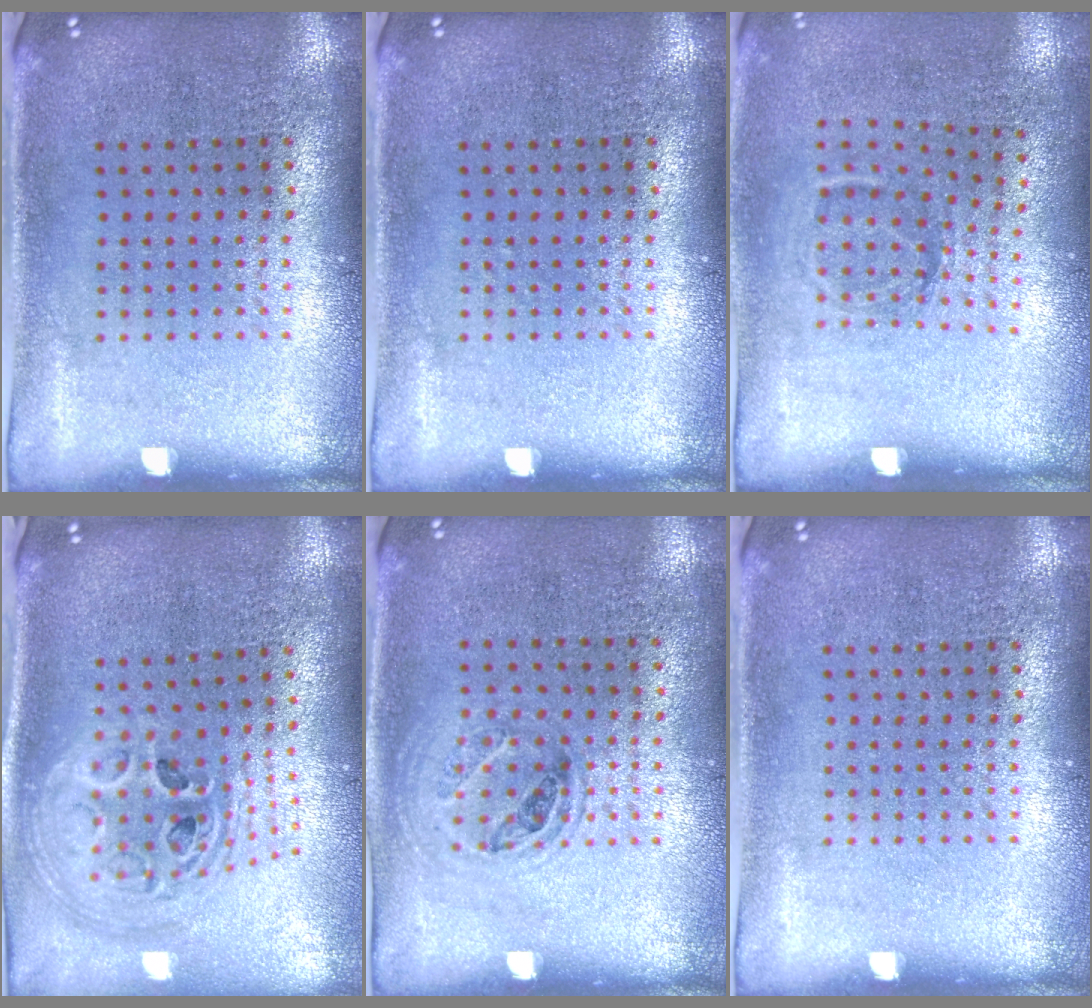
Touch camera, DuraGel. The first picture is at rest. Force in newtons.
{"total": 0.0}
{"total": 1.2, "press": 0.8, "slide": 0.8}
{"total": 2.5, "press": 1.8, "slide": 1.7}
{"total": 0.9, "press": 0.8, "slide": 0.4}
{"total": 0.0}